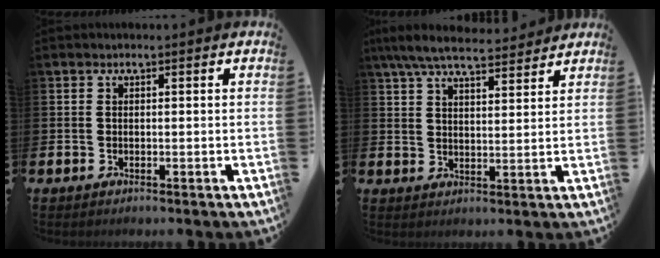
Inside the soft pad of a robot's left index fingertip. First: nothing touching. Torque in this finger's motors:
{"motor_torque": [1.26, -0.88, 0.79, 0.17]}